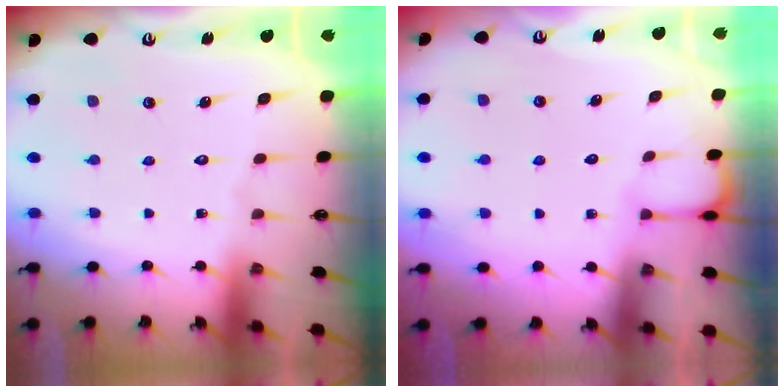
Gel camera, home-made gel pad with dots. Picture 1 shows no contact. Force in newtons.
{"total": 0.9, "press": 0.9, "slide": 0.0}